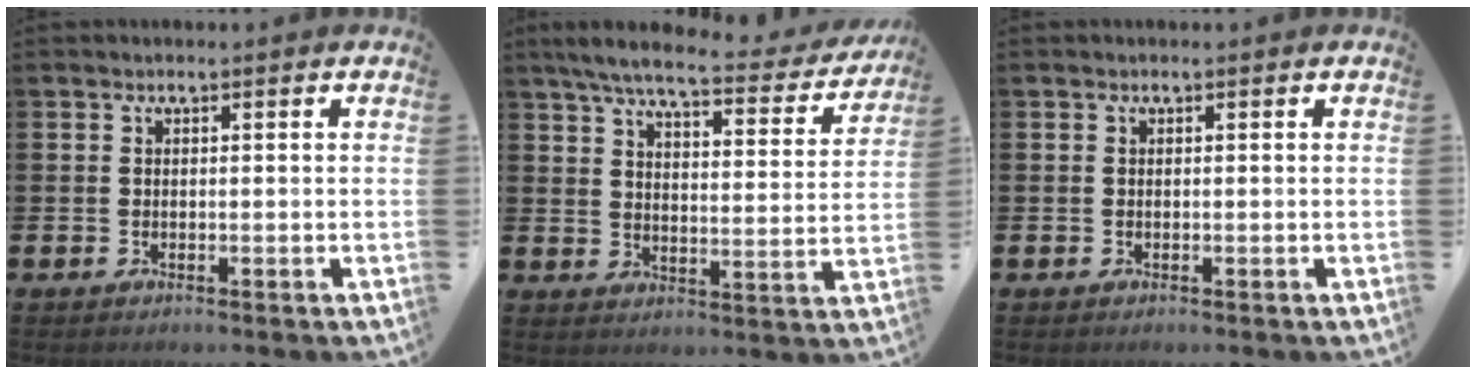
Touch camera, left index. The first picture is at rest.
{"total": 6.9, "force": [6.0, 1.2, 3.2], "torque": [-0.077, -0.037, 0.096]}
{"total": 0.0}